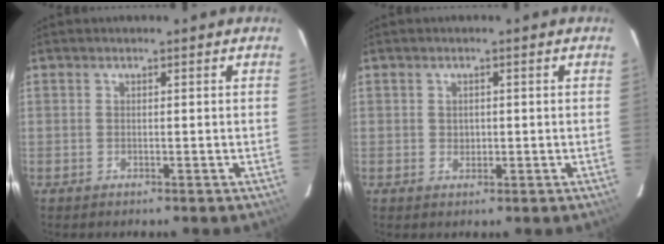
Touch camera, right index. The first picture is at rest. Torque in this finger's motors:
{"motor_torque": [-0.05, 0.01, -0.01, 0.00]}